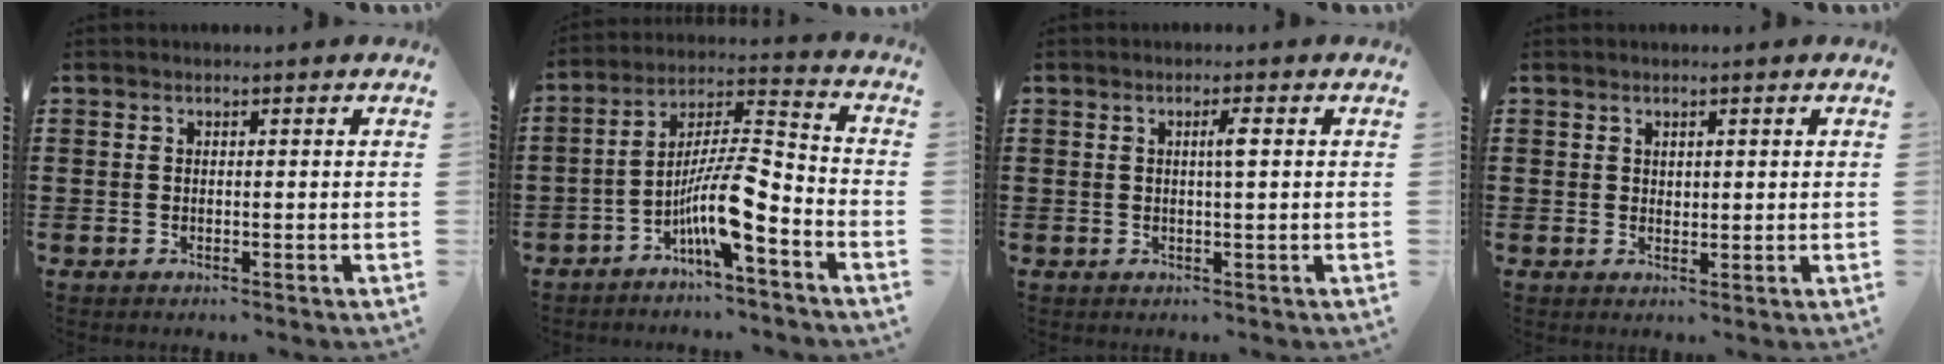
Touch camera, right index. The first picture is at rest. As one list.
[{"total": 10.5, "force": [-5.7, 1.5, 8.6], "torque": [-0.176, -0.014, -0.114]}, {"total": 2.0, "force": [0.4, 0.1, 1.9], "torque": [-0.037, -0.001, 0.004]}, {"total": 1.1, "force": [0.8, 0.6, 0.4], "torque": [-0.008, 0.004, 0.014]}]